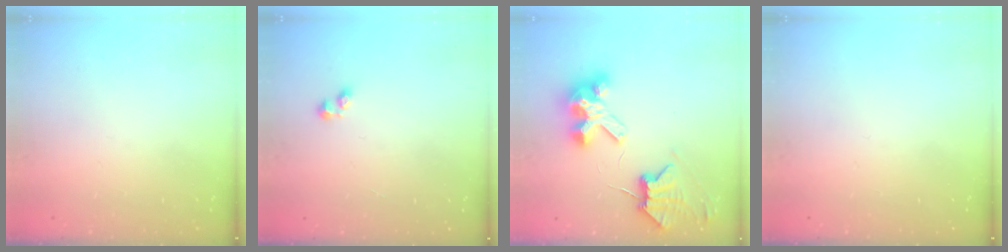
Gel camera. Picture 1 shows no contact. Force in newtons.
{"total": 1.2, "press": 1.0, "slide": 0.6}
{"total": 8.0, "press": 7.9, "slide": 1.0}
{"total": 0.0}